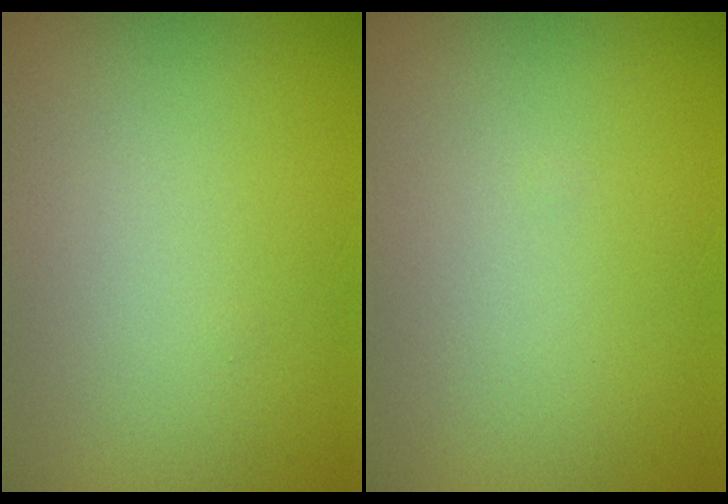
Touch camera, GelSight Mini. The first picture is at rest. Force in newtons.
{"total": 0.0}